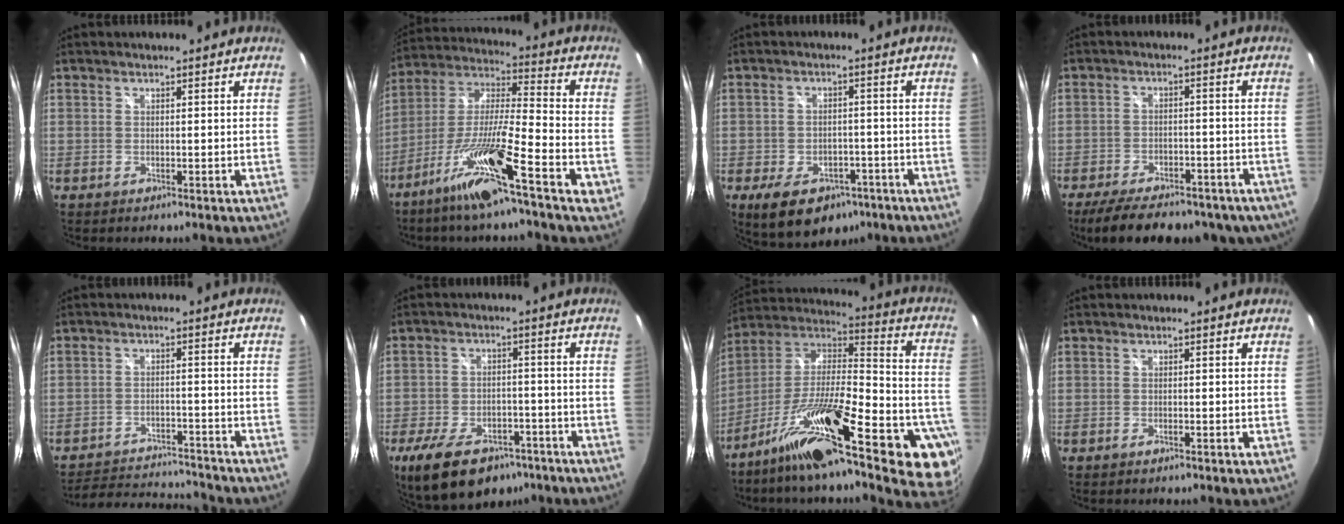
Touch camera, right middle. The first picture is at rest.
{"total": 15.9, "force": [-9.2, 0.6, 12.9], "torque": [-0.238, -0.024, -0.172]}
{"total": 12.2, "force": [-7.5, 7.4, 6.2], "torque": [-0.136, -0.005, -0.100]}
{"total": 19.8, "force": [-15.9, 7.2, 9.4], "torque": [-0.183, -0.016, -0.205]}
{"total": 13.2, "force": [-12.3, 2.7, 4.0], "torque": [-0.099, 0.006, -0.176]}
{"total": 15.9, "force": [-10.6, 8.1, 8.7], "torque": [-0.193, -0.015, -0.165]}
{"total": 31.0, "force": [-18.7, 7.2, 23.6], "torque": [-0.323, -0.019, -0.297]}
{"total": 0.9, "force": [-0.6, -0.1, 0.7], "torque": [-0.010, 0.001, -0.011]}